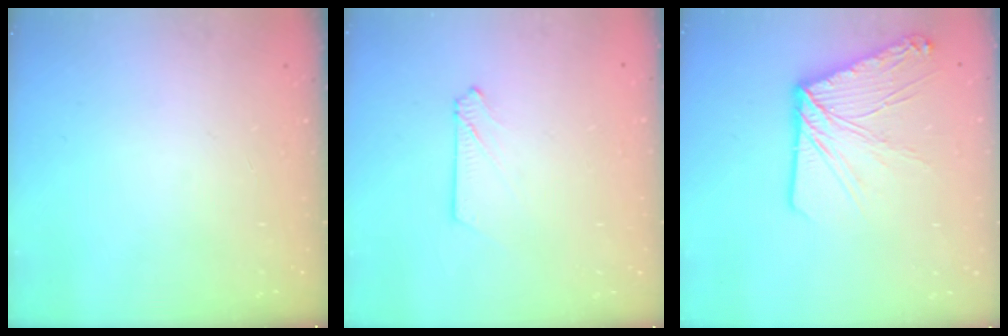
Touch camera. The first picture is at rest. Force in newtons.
{"total": 3.0, "press": 3.0, "slide": 0.4}
{"total": 12.8, "press": 12.7, "slide": 1.4}